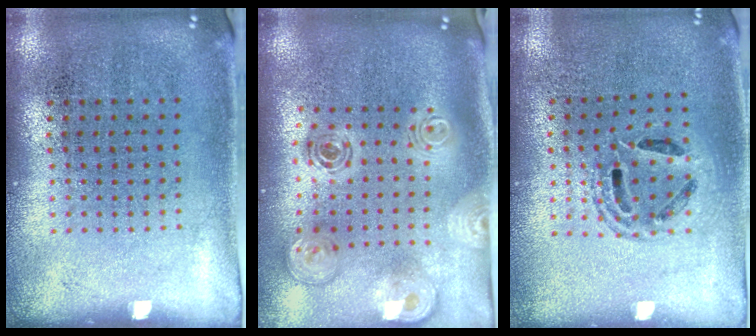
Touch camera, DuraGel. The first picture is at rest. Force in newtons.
{"total": 2.0, "press": 1.7, "slide": 1.1}
{"total": 1.3, "press": 1.1, "slide": 0.6}